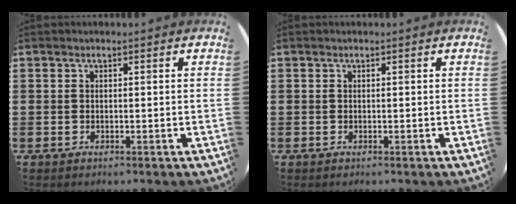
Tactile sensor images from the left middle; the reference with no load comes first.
{"total": 0.0}